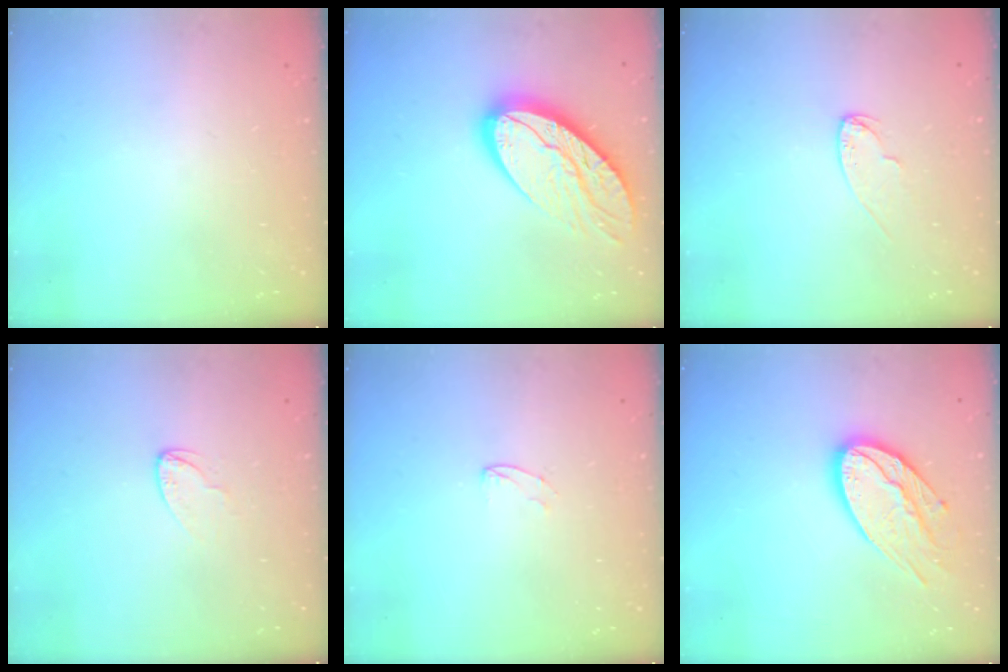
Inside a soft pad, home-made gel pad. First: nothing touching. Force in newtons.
{"total": 17.9, "press": 17.9, "slide": 1.4}
{"total": 4.2, "press": 4.1, "slide": 0.4}
{"total": 4.0, "press": 4.0, "slide": 0.3}
{"total": 3.8, "press": 3.8, "slide": 0.4}
{"total": 15.8, "press": 15.8, "slide": 1.2}